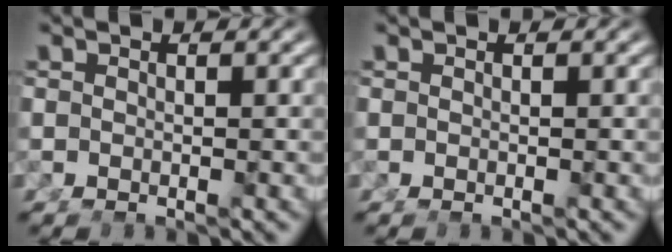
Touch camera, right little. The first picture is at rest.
{"total": 0.0}